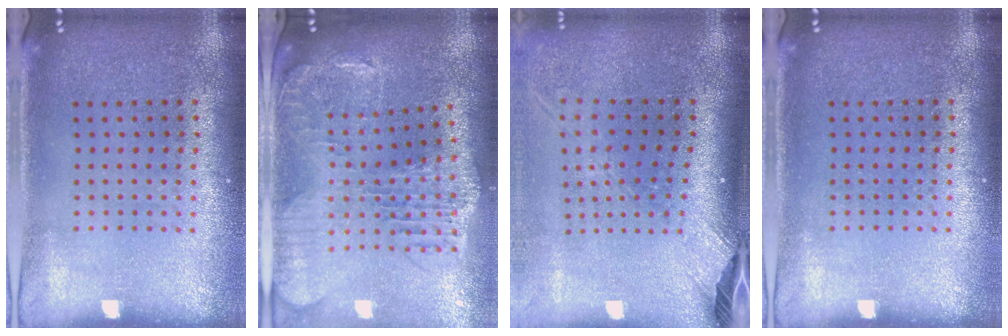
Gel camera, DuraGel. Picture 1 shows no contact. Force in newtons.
{"total": 2.1, "press": 1.9, "slide": 0.9}
{"total": 2.6, "press": 1.8, "slide": 1.8}
{"total": 0.0}